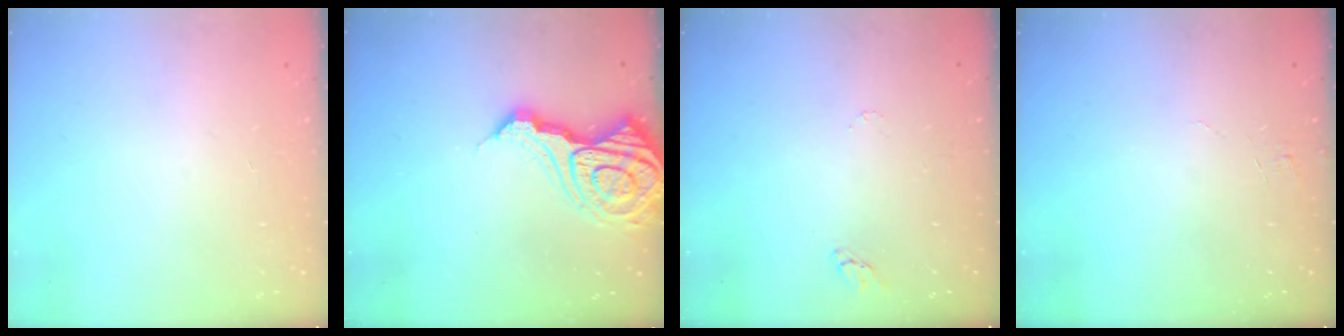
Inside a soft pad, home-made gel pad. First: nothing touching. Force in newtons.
{"total": 17.6, "press": 17.4, "slide": 1.9}
{"total": 2.9, "press": 2.9, "slide": 0.2}
{"total": 4.6, "press": 4.5, "slide": 0.4}